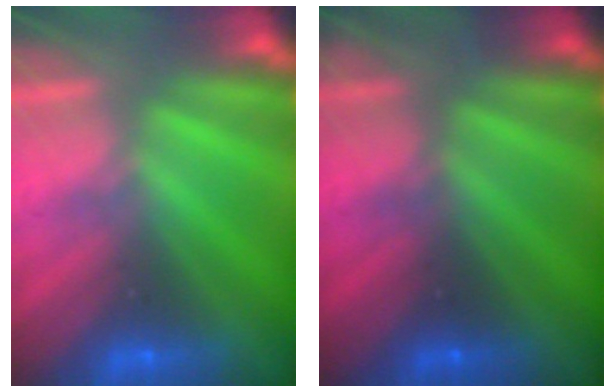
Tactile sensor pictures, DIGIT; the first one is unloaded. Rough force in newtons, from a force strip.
{"total": 2.6}